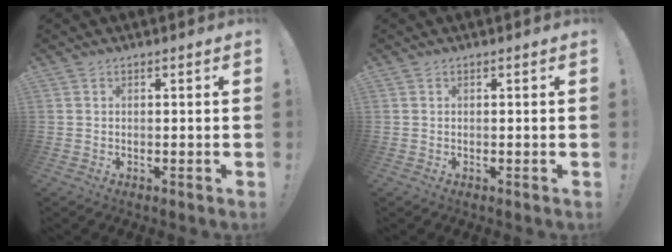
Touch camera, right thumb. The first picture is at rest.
{"total": 0.0}